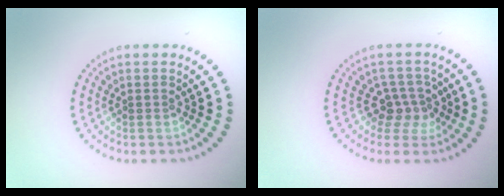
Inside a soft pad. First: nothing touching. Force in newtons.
{"total": 2.7, "press": 2.0, "slide": 1.8}